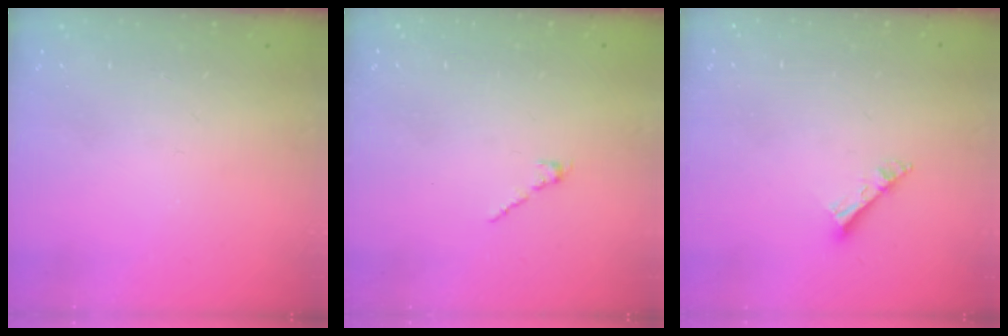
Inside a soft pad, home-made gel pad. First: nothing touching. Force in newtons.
{"total": 2.1, "press": 2.0, "slide": 0.7}
{"total": 4.1, "press": 4.1, "slide": 0.2}